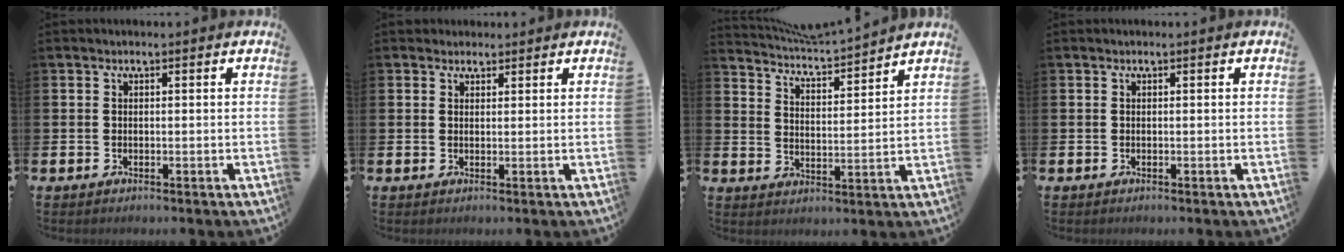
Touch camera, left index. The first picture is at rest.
{"total": 1.7, "force": [1.5, 0.8, 0.0], "torque": [0.015, -0.004, 0.024]}
{"total": 5.0, "force": [5.0, -0.3, 0.2], "torque": [-0.027, -0.045, 0.085]}
{"total": 0.0}